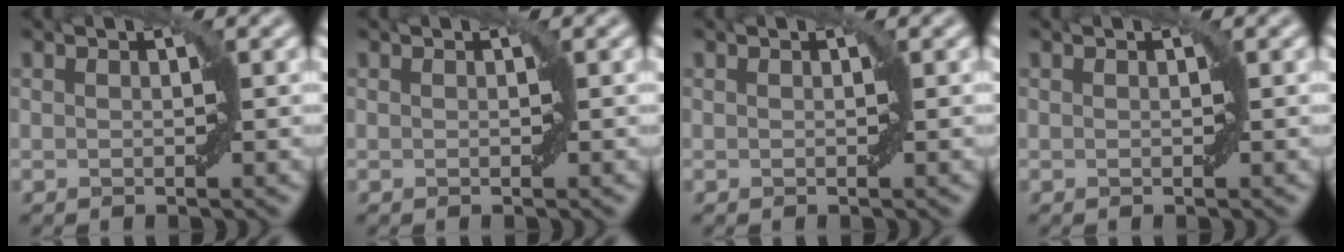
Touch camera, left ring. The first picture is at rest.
{"total": 0.0}
{"total": 0.0}
{"total": 0.0}